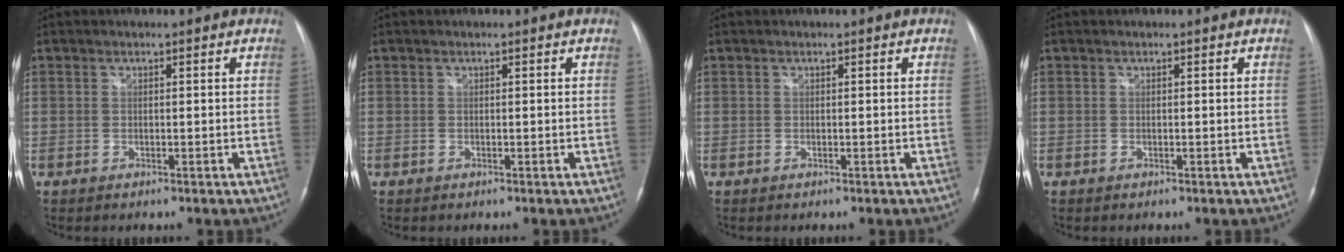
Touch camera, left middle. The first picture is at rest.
{"total": 0.0}
{"total": 0.0}
{"total": 0.0}